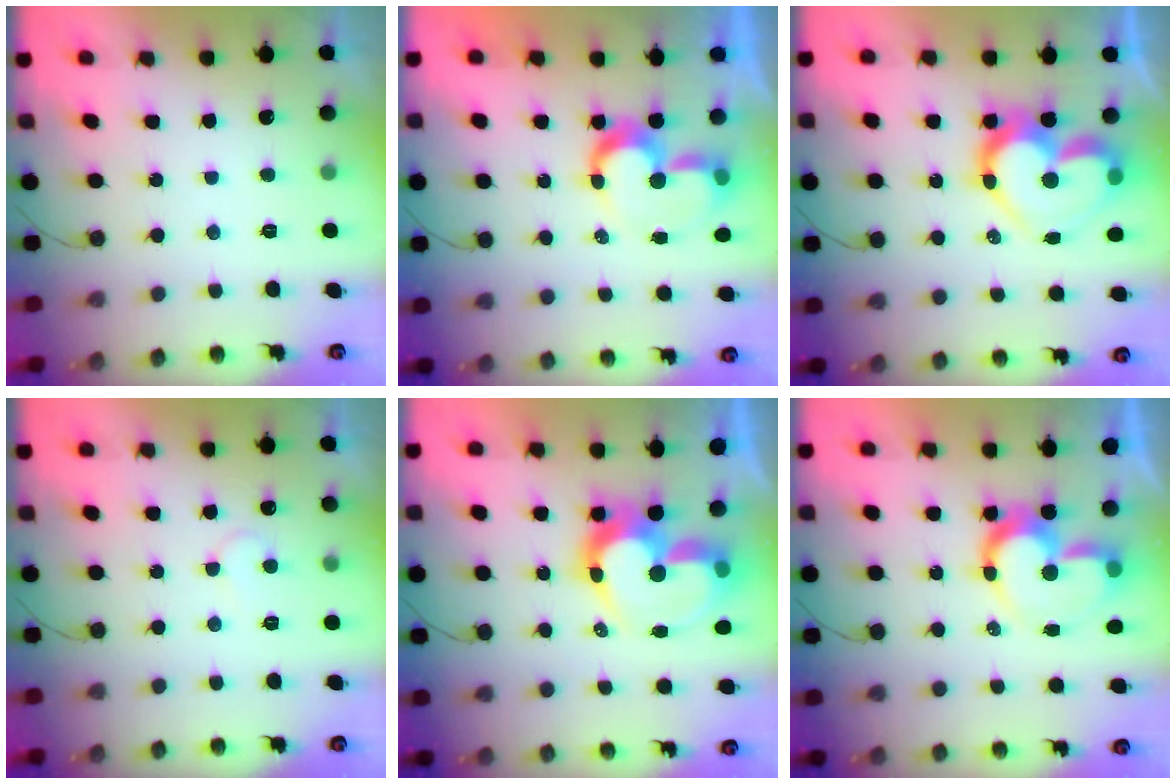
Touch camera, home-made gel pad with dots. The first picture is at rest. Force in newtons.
{"total": 9.8, "press": 9.8, "slide": 0.6}
{"total": 17.7, "press": 17.7, "slide": 1.6}
{"total": 4.4, "press": 4.4, "slide": 0.3}
{"total": 14.6, "press": 14.5, "slide": 1.6}
{"total": 11.8, "press": 11.8, "slide": 1.3}